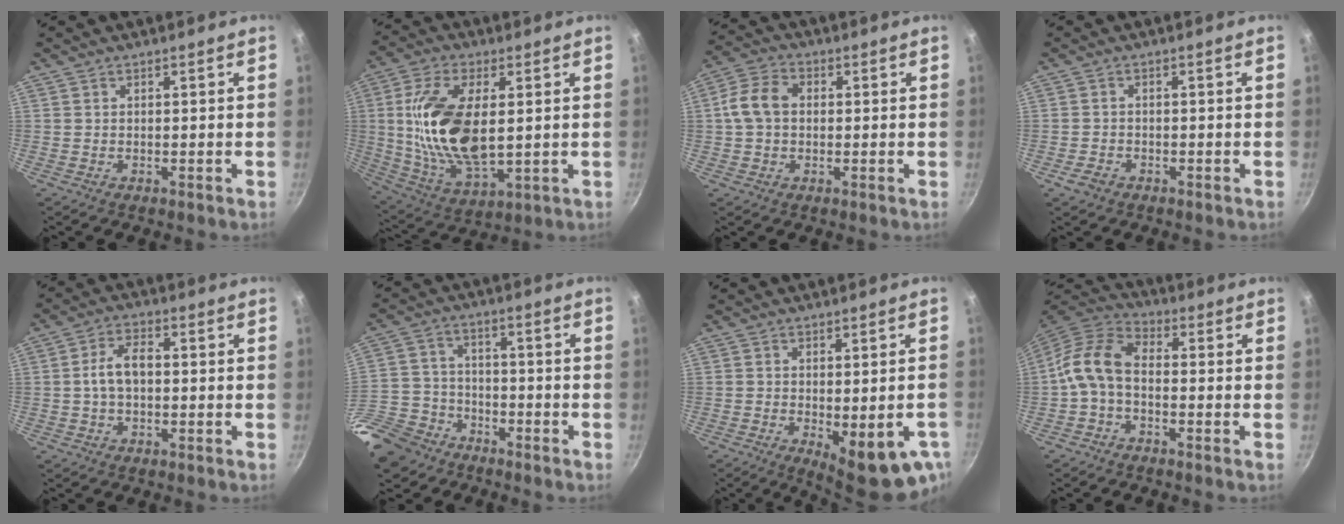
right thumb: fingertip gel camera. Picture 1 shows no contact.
{"total": 18.9, "force": [1.8, 9.2, 16.4], "torque": [-0.322, -0.016, 0.042]}
{"total": 7.6, "force": [0.5, 5.6, 5.2], "torque": [-0.098, 0.022, 0.003]}
{"total": 2.2, "force": [-1.3, 1.5, 1.0], "torque": [-0.020, 0.007, -0.022]}
{"total": 6.1, "force": [0.0, 3.5, 5.0], "torque": [-0.094, 0.018, -0.006]}
{"total": 13.1, "force": [-9.7, 7.9, 3.7], "torque": [-0.085, 0.036, -0.187]}
{"total": 12.9, "force": [-4.9, 4.8, 10.9], "torque": [-0.122, -0.001, -0.050]}
{"total": 9.7, "force": [-1.3, 6.0, 7.6], "torque": [-0.150, 0.031, -0.041]}